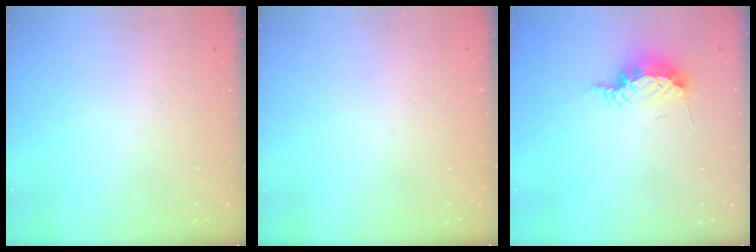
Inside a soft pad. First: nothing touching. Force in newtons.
{"total": 0.0}
{"total": 8.6, "press": 8.1, "slide": 2.9}